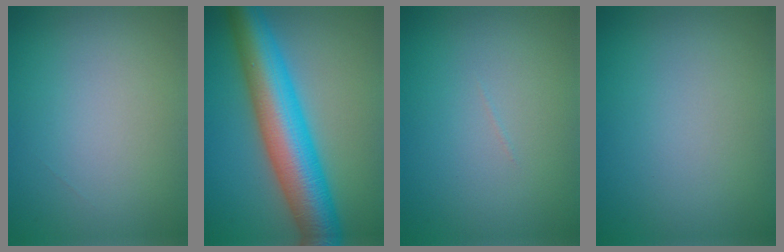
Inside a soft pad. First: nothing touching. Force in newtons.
{"total": 10.7, "press": 10.7, "slide": 0.1}
{"total": 0.0}
{"total": 0.0}